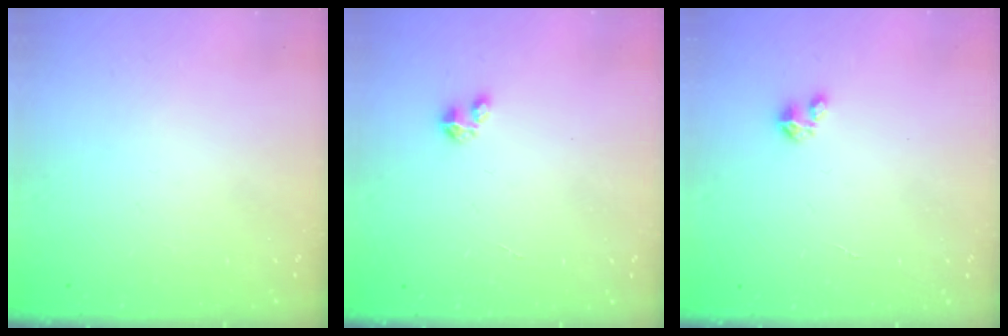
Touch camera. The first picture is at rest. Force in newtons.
{"total": 3.0, "press": 3.0, "slide": 0.3}
{"total": 3.3, "press": 3.3, "slide": 0.2}